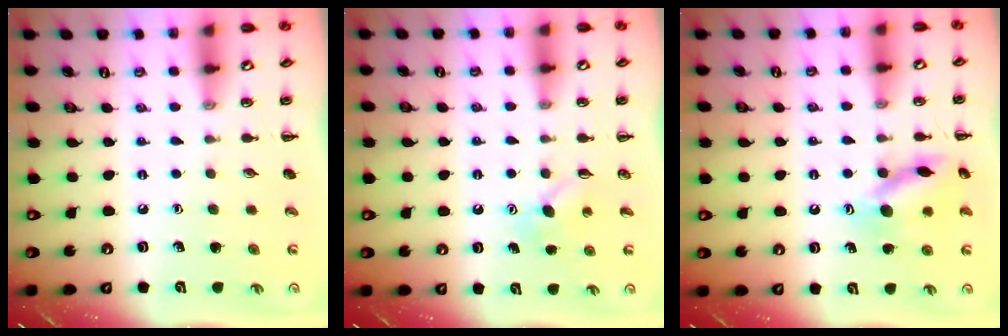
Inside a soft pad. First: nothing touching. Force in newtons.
{"total": 4.2, "press": 4.0, "slide": 1.2}
{"total": 13.2, "press": 13.1, "slide": 1.1}